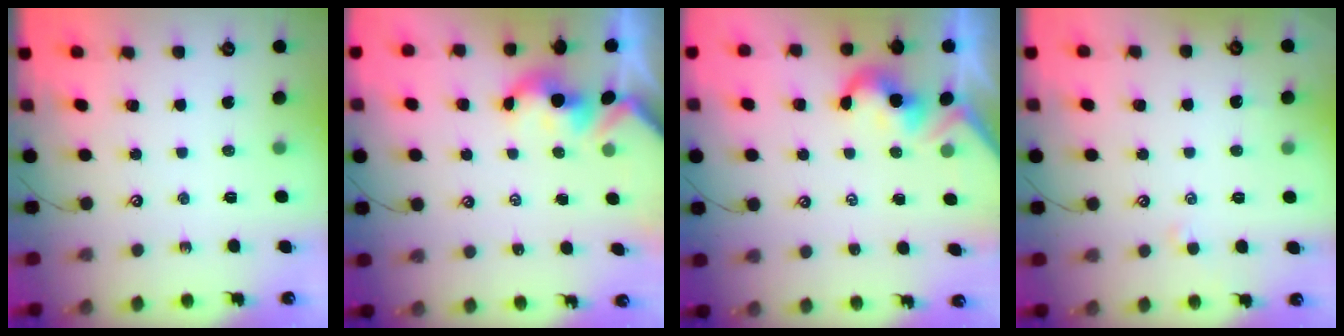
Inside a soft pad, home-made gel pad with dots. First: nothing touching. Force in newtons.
{"total": 1.7, "press": 1.7, "slide": 0.2}
{"total": 1.9, "press": 1.9, "slide": 0.5}
{"total": 1.6, "press": 1.5, "slide": 0.3}